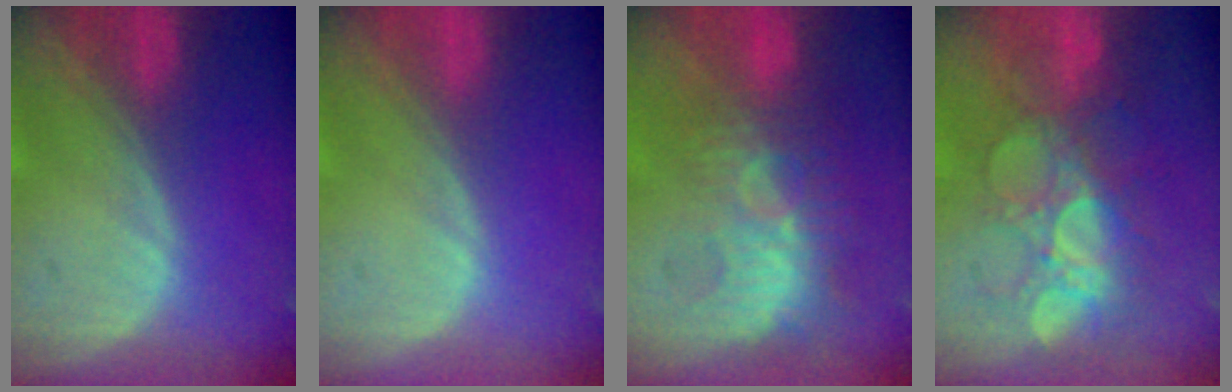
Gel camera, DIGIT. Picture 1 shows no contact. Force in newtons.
{"total": 0.0}
{"total": 9.6, "press": 8.5, "slide": 4.4}
{"total": 8.5, "press": 8.3, "slide": 1.8}